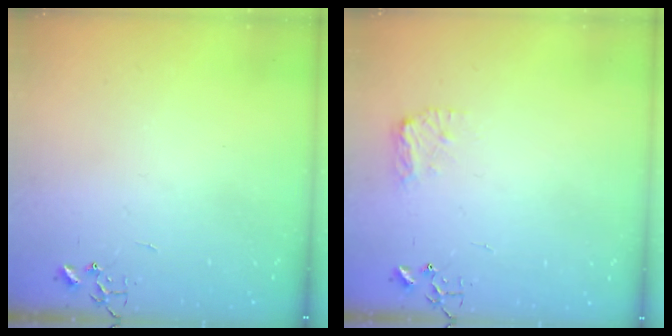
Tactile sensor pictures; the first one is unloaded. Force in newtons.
{"total": 7.9, "press": 7.9, "slide": 0.3}